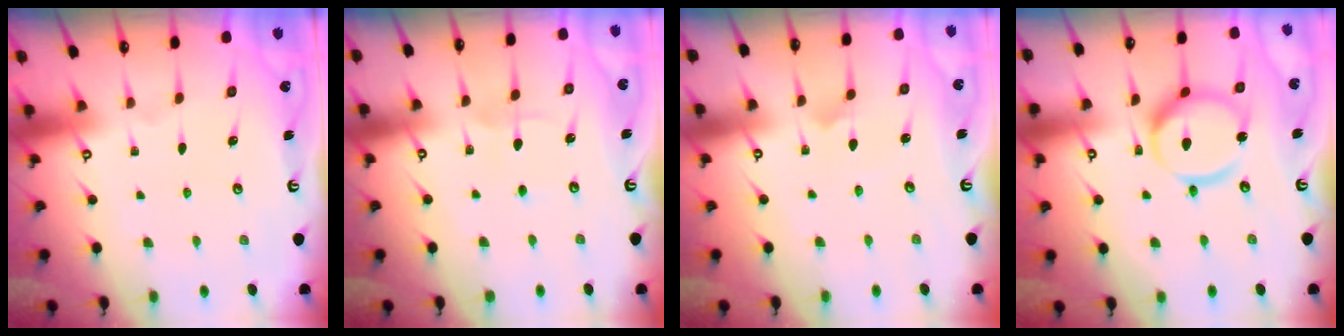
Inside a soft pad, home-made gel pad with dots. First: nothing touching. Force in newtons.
{"total": 3.3, "press": 3.3, "slide": 0.2}
{"total": 2.9, "press": 2.9, "slide": 0.2}
{"total": 12.9, "press": 12.9, "slide": 1.4}